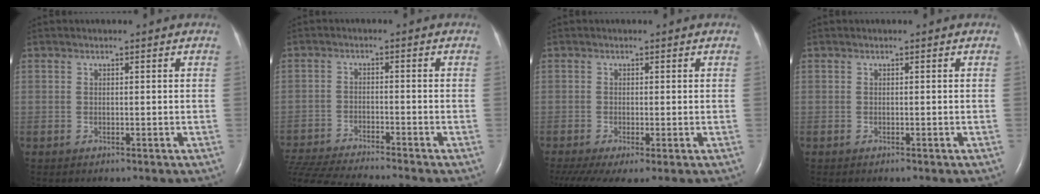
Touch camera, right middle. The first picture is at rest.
{"total": 14.3, "force": [-13.2, -0.4, 5.3], "torque": [-0.101, -0.019, -0.220]}
{"total": 7.0, "force": [-4.2, 1.8, 5.3], "torque": [-0.096, -0.019, -0.075]}
{"total": 0.0}